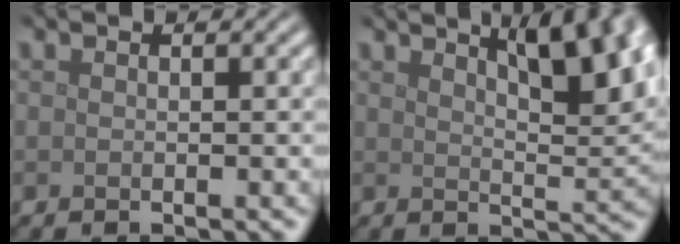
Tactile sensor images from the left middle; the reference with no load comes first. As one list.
[{"total": 8.2, "force": [4.5, 2.6, 6.4], "torque": [-0.070, 0.019, 0.064]}]